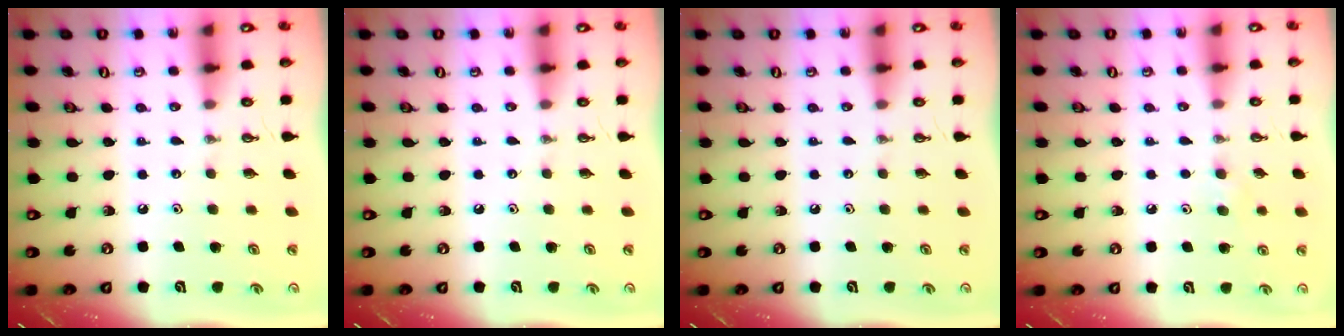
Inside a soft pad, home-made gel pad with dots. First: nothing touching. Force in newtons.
{"total": 0.0}
{"total": 0.0}
{"total": 4.7, "press": 4.0, "slide": 2.4}